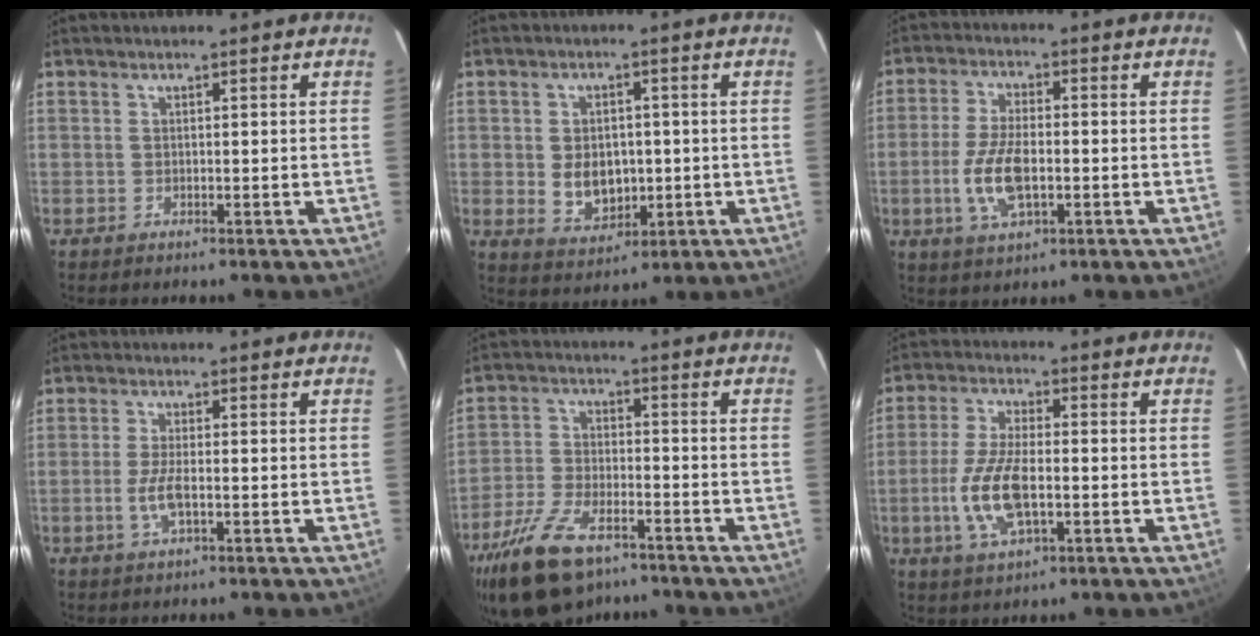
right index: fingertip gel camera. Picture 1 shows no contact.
{"total": 6.6, "force": [-0.2, 5.3, 3.8], "torque": [-0.072, 0.001, 0.012]}
{"total": 9.3, "force": [-2.0, 4.2, 8.0], "torque": [-0.168, -0.003, -0.036]}
{"total": 4.2, "force": [-1.2, 1.1, 3.9], "torque": [-0.082, -0.004, -0.025]}
{"total": 15.5, "force": [-10.6, 7.3, 8.5], "torque": [-0.195, -0.021, -0.193]}
{"total": 11.0, "force": [-2.4, 4.5, 9.7], "torque": [-0.206, -0.002, -0.045]}